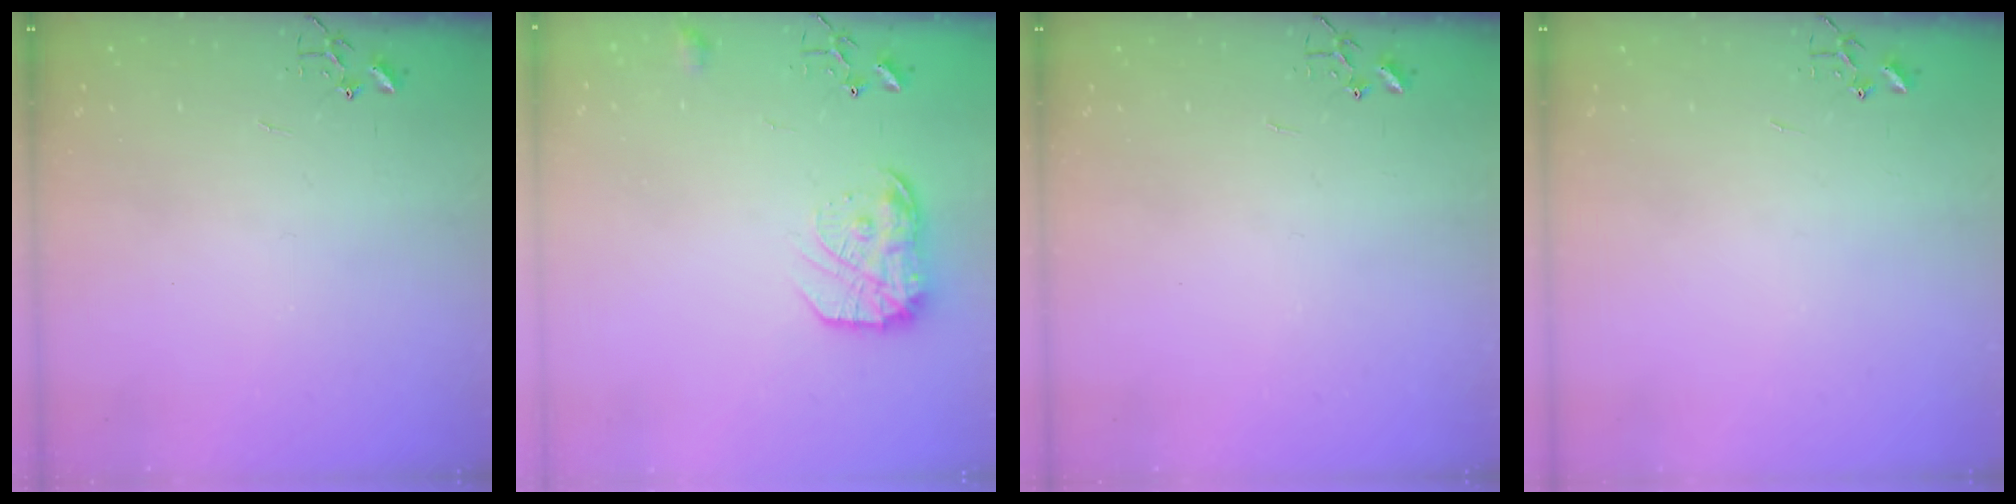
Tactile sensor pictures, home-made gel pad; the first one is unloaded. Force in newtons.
{"total": 14.3, "press": 14.3, "slide": 0.9}
{"total": 0.0}
{"total": 0.0}